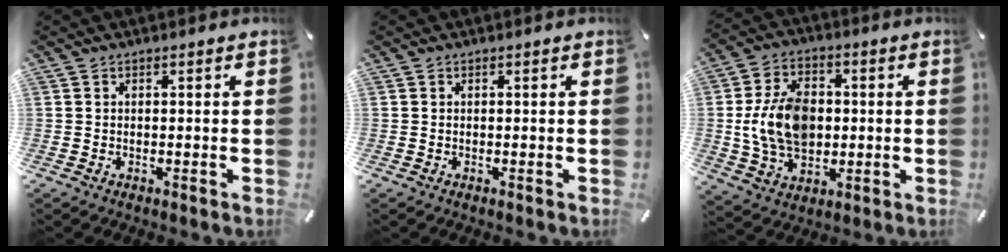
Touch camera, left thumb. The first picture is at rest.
{"total": 0.0}
{"total": 13.5, "force": [0.0, 10.1, 9.0], "torque": [-0.186, 0.012, 0.002]}